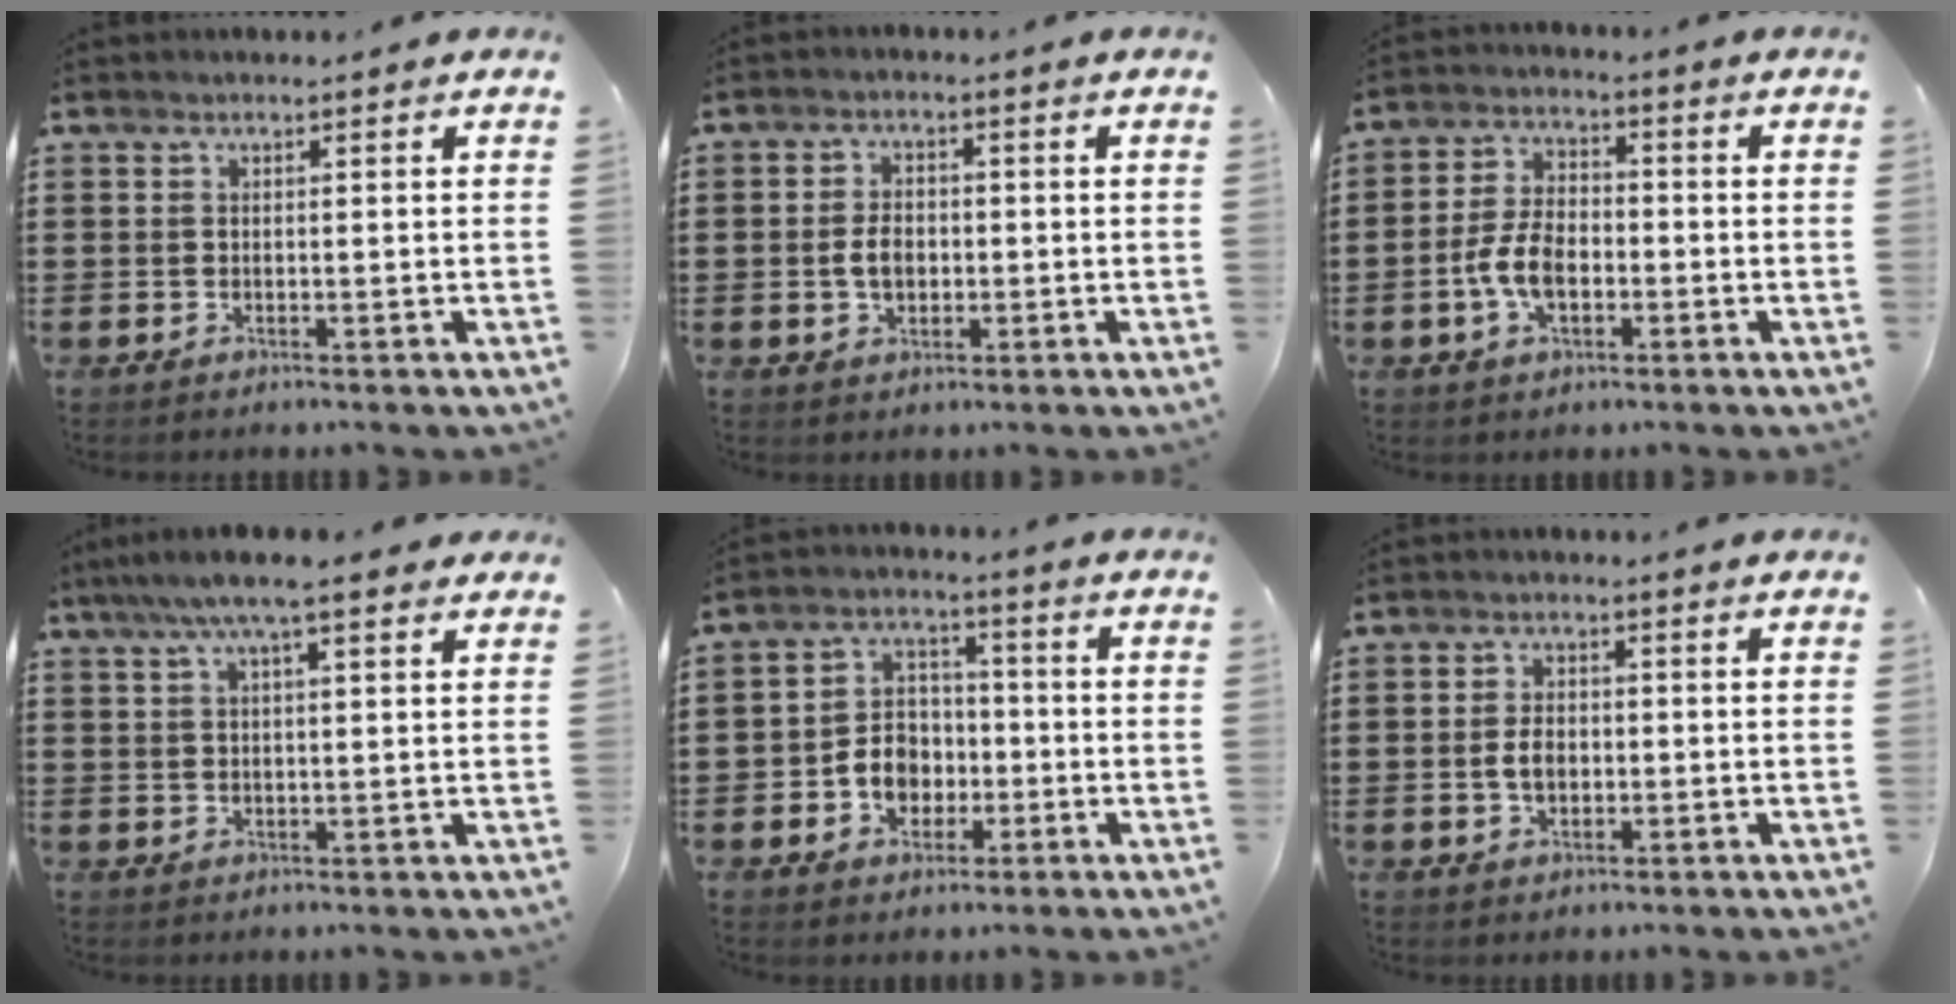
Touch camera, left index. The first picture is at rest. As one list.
[{"total": 3.8, "force": [-0.5, 2.5, 2.9], "torque": [-0.064, 0.003, -0.011]}, {"total": 6.9, "force": [-2.0, 3.9, 5.3], "torque": [-0.126, 0.002, -0.043]}, {"total": 6.3, "force": [4.2, 1.1, 4.5], "torque": [-0.097, 0.005, 0.073]}, {"total": 6.1, "force": [-2.0, 5.2, 2.5], "torque": [-0.063, 0.019, -0.038]}, {"total": 2.9, "force": [-0.2, 1.8, 2.3], "torque": [-0.052, 0.002, -0.007]}]